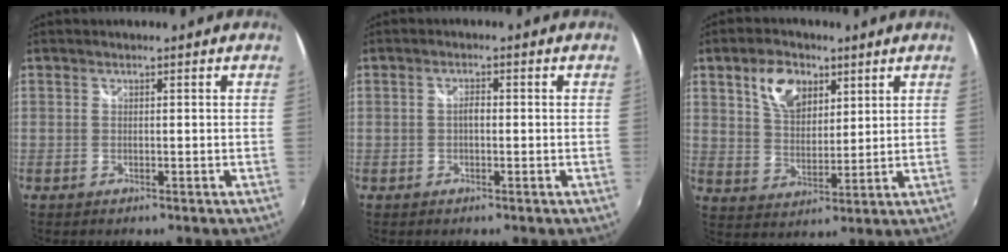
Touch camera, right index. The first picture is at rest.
{"total": 1.5, "force": [-0.2, 0.8, 1.3], "torque": [-0.024, 0.005, -0.006]}
{"total": 9.1, "force": [4.7, 5.5, 5.6], "torque": [-0.102, 0.015, 0.085]}